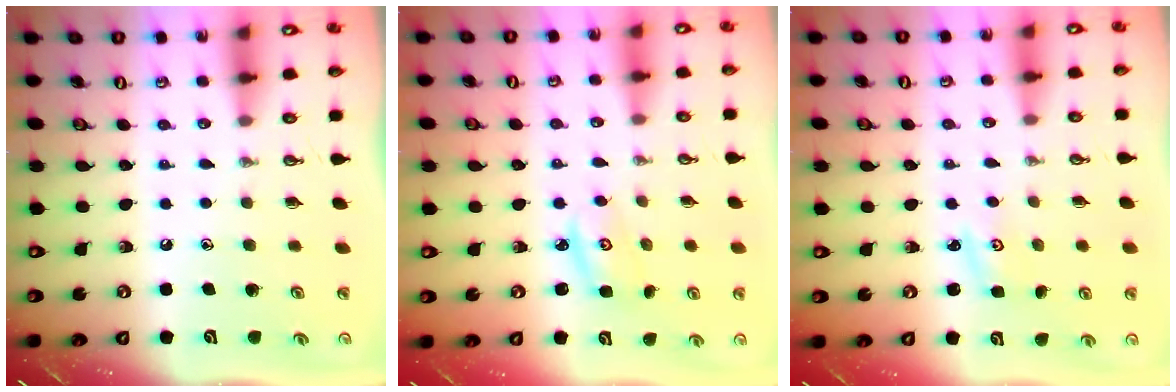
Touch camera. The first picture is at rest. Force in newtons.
{"total": 2.9, "press": 2.9, "slide": 0.4}
{"total": 2.3, "press": 2.2, "slide": 0.4}